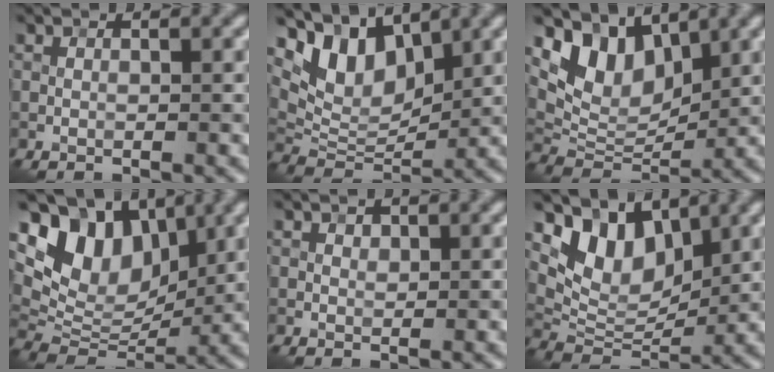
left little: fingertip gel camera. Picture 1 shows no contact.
{"total": 7.0, "force": [4.3, 3.8, 4.0], "torque": [-0.076, -0.003, 0.077]}
{"total": 6.6, "force": [4.0, 3.9, 3.5], "torque": [-0.067, -0.007, 0.071]}
{"total": 8.7, "force": [3.9, 6.0, 5.0], "torque": [-0.082, -0.008, 0.070]}
{"total": 0.7, "force": [0.4, 0.5, 0.2], "torque": [-0.004, -0.002, 0.007]}
{"total": 6.5, "force": [3.8, 3.9, 3.6], "torque": [-0.066, -0.010, 0.068]}